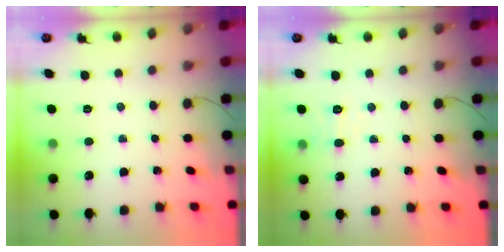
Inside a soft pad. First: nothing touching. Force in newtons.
{"total": 5.9, "press": 5.7, "slide": 1.6}